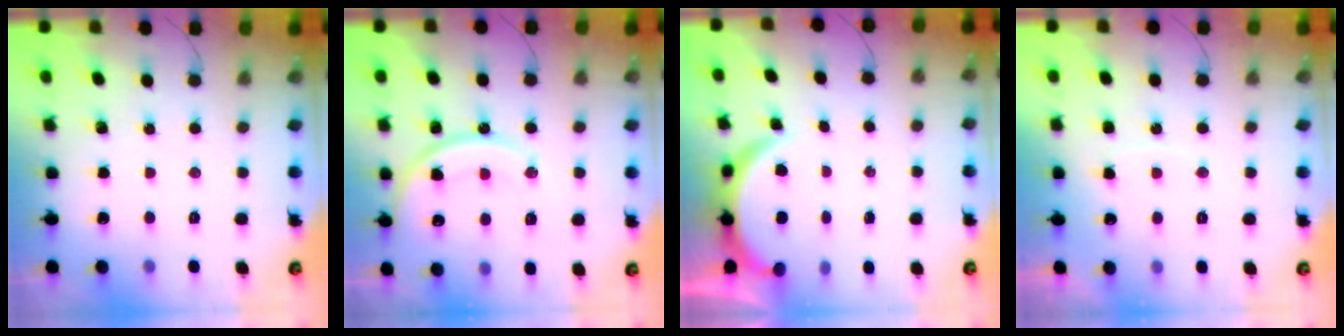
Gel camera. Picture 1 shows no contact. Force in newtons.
{"total": 13.9, "press": 13.8, "slide": 0.8}
{"total": 4.3, "press": 4.3, "slide": 0.6}
{"total": 5.9, "press": 5.9, "slide": 0.6}